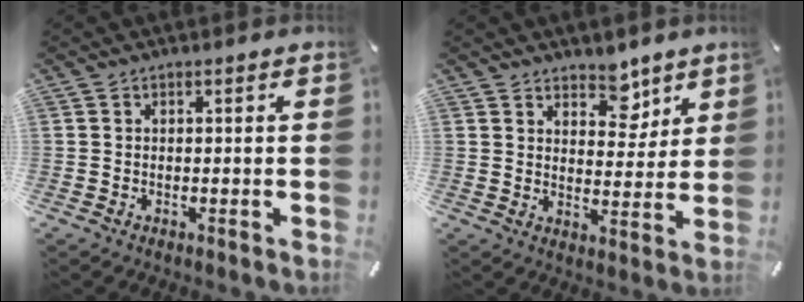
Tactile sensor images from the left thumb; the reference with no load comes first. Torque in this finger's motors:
{"motor_torque": [0.86, -0.02, 0.01, 0.07, 0.00]}